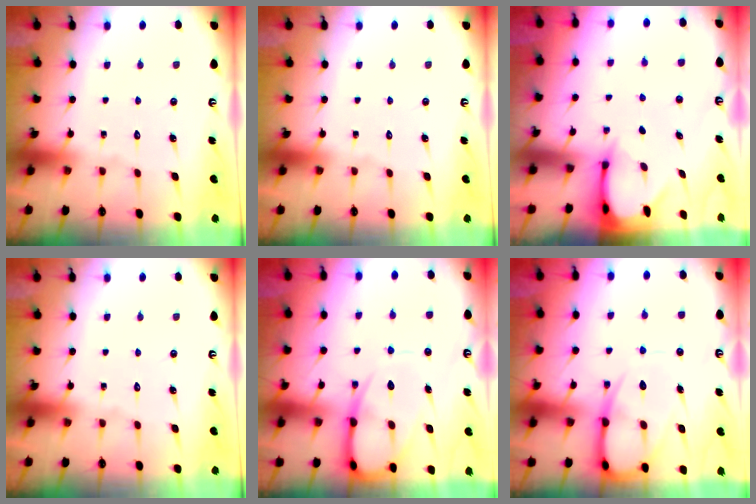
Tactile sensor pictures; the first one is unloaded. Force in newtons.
{"total": 0.0}
{"total": 2.3, "press": 2.3, "slide": 0.3}
{"total": 0.0}
{"total": 12.3, "press": 12.2, "slide": 1.4}
{"total": 12.3, "press": 12.2, "slide": 1.4}